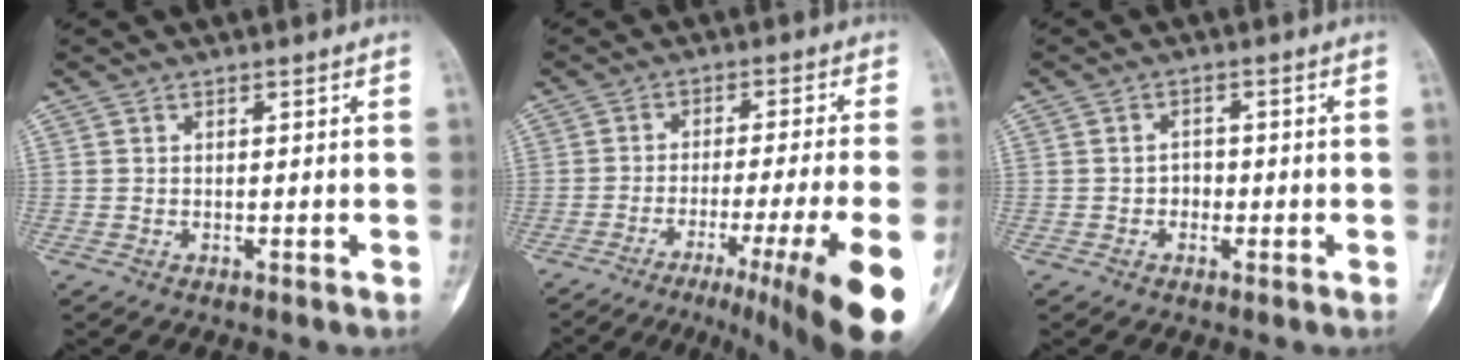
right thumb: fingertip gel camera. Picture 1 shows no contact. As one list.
[{"total": 18.4, "force": [-9.5, 0.4, 15.7], "torque": [-0.188, 0.020, -0.143]}, {"total": 2.0, "force": [-0.7, 1.6, 0.8], "torque": [0.004, 0.007, -0.015]}]